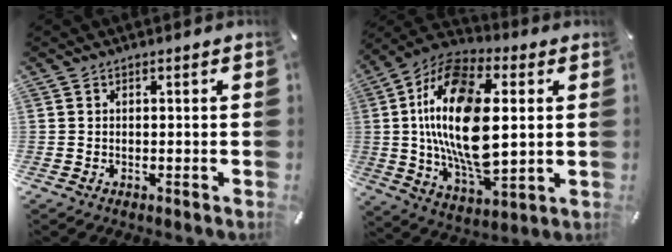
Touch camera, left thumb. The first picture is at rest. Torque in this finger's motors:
{"motor_torque": [1.87, 3.14, 1.75, -1.02, 1.05]}